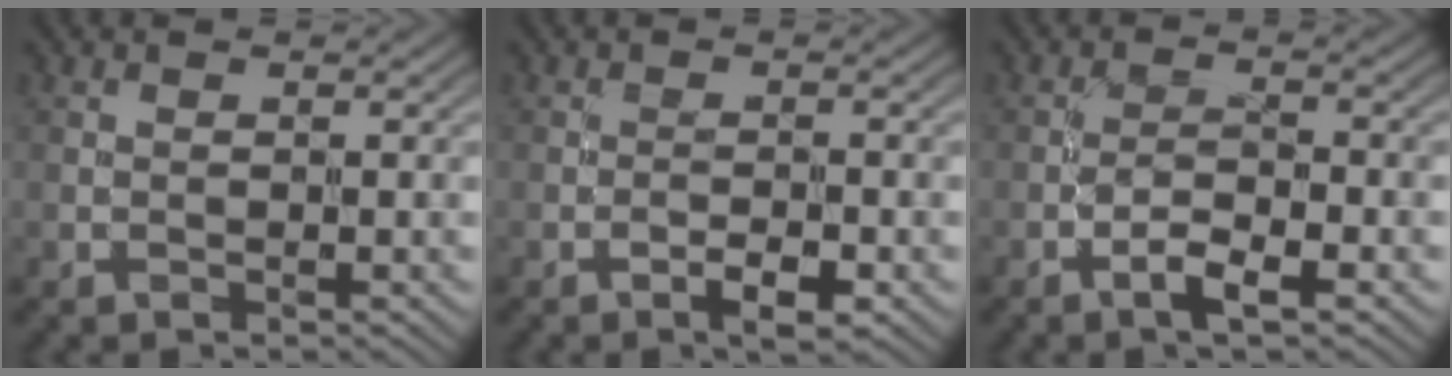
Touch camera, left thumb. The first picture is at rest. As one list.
[{"total": 2.3, "force": [-1.4, 0.6, 1.7], "torque": [-0.029, 0.005, -0.024]}, {"total": 2.9, "force": [-1.9, 0.6, 2.1], "torque": [-0.042, 0.007, -0.041]}]